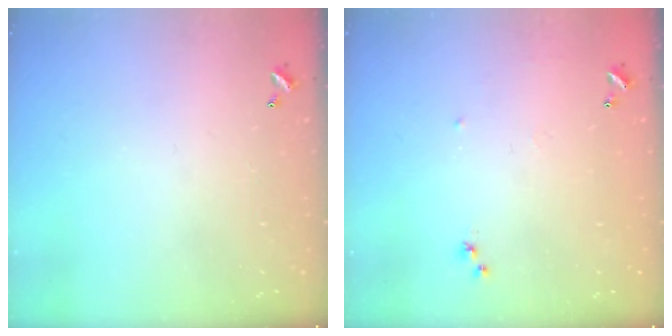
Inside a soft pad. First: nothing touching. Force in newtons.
{"total": 5.7, "press": 5.6, "slide": 0.8}